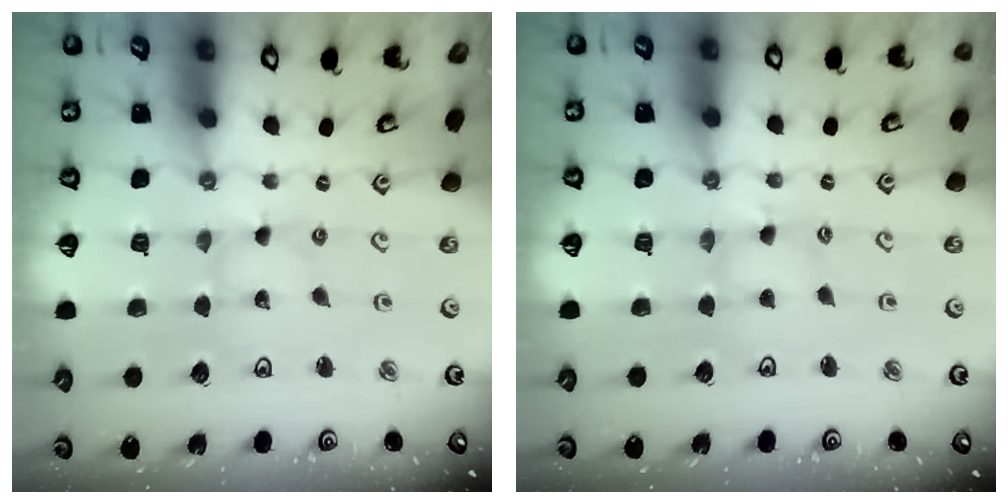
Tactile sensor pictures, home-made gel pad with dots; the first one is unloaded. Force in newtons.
{"total": 2.4, "press": 2.3, "slide": 0.4}